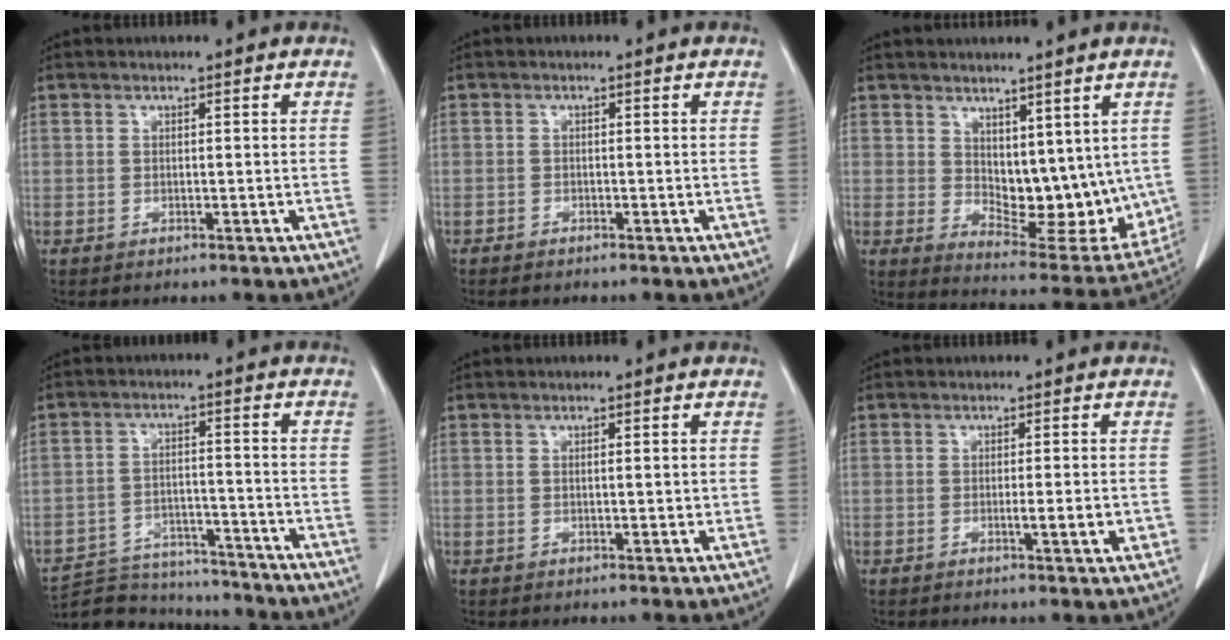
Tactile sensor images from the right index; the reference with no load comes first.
{"total": 0.8, "force": [-0.8, 0.2, 0.3], "torque": [-0.004, 0.000, -0.014]}
{"total": 12.6, "force": [2.6, 6.4, 10.5], "torque": [-0.137, -0.018, 0.061]}
{"total": 12.1, "force": [-11.7, 2.4, 1.7], "torque": [-0.025, 0.013, -0.183]}
{"total": 1.6, "force": [0.1, 0.4, 1.5], "torque": [-0.024, -0.002, 0.003]}
{"total": 3.4, "force": [-0.8, 0.5, 3.3], "torque": [-0.048, -0.003, -0.011]}